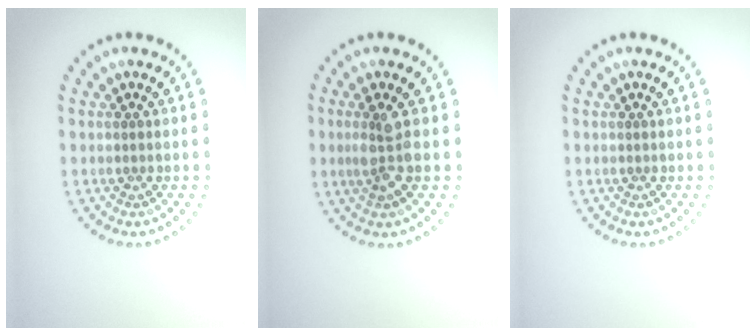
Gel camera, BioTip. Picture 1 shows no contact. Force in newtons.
{"total": 2.6, "press": 2.2, "slide": 1.4}
{"total": 0.0}